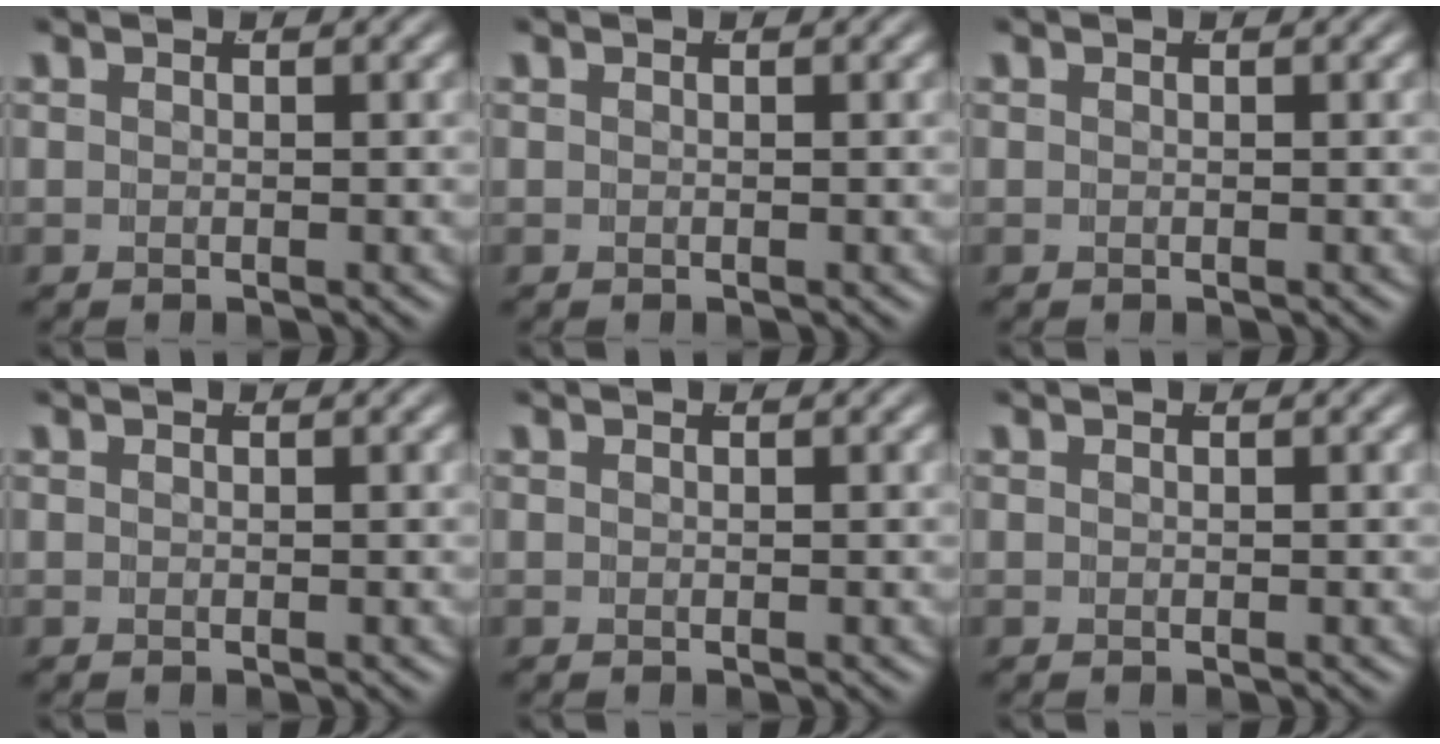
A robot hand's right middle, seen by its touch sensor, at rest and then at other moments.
{"total": 0.0}
{"total": 0.0}
{"total": 0.0}
{"total": 0.0}
{"total": 0.0}